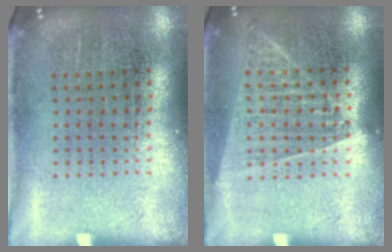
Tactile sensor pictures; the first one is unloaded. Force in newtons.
{"total": 1.4, "press": 1.3, "slide": 0.3}